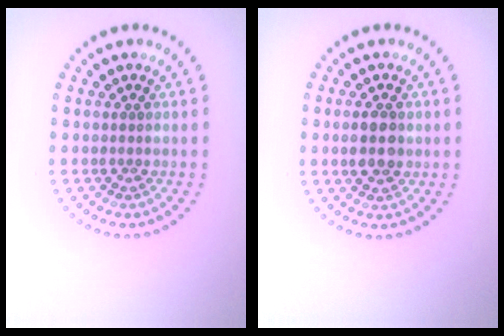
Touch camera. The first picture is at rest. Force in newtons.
{"total": 2.5, "press": 2.5, "slide": 0.1}